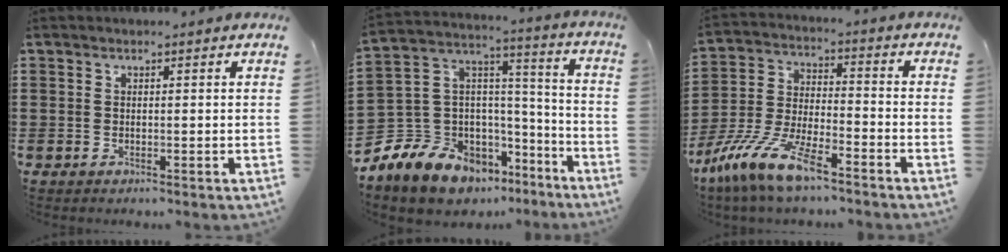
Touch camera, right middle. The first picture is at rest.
{"total": 10.5, "force": [-8.0, 6.6, 1.8], "torque": [-0.096, -0.010, -0.160]}
{"total": 11.3, "force": [-8.6, 2.2, 7.0], "torque": [-0.162, 0.008, -0.174]}